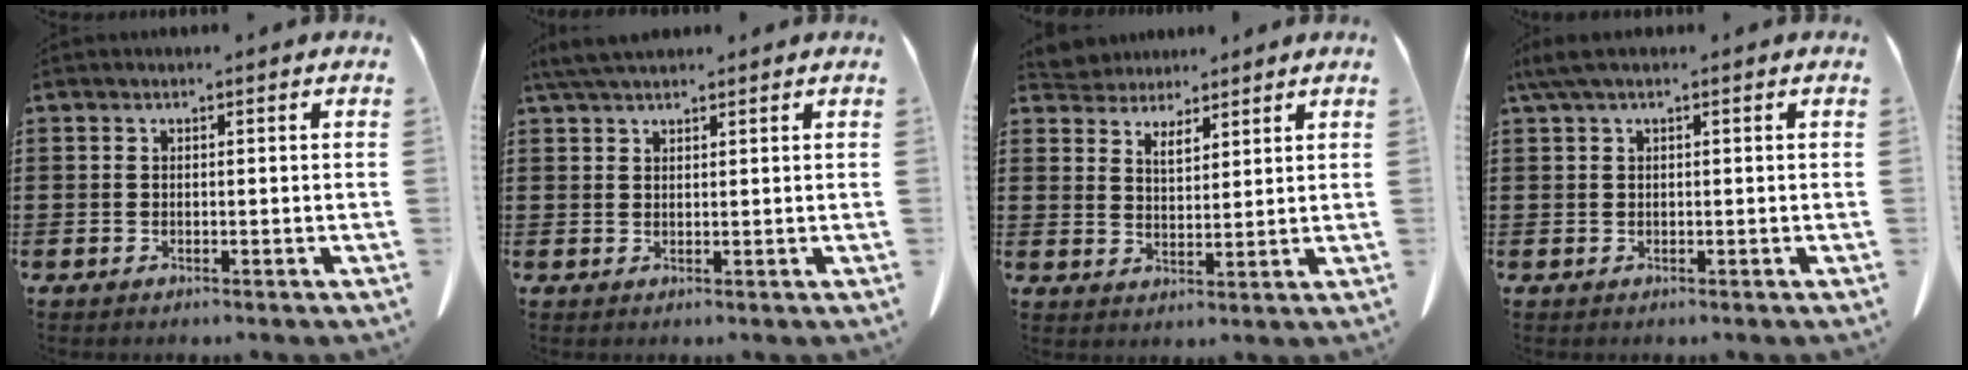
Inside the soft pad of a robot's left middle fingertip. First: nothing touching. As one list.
[{"total": 3.5, "force": [2.9, 0.8, 1.7], "torque": [-0.043, 0.001, 0.056]}, {"total": 4.1, "force": [3.7, 1.8, 0.4], "torque": [-0.023, -0.004, 0.068]}, {"total": 1.6, "force": [0.5, 0.2, 1.5], "torque": [-0.030, 0.001, 0.009]}]